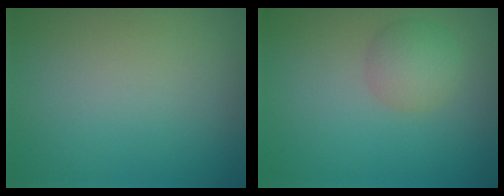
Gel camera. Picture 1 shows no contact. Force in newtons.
{"total": 2.7, "press": 2.7, "slide": 0.1}